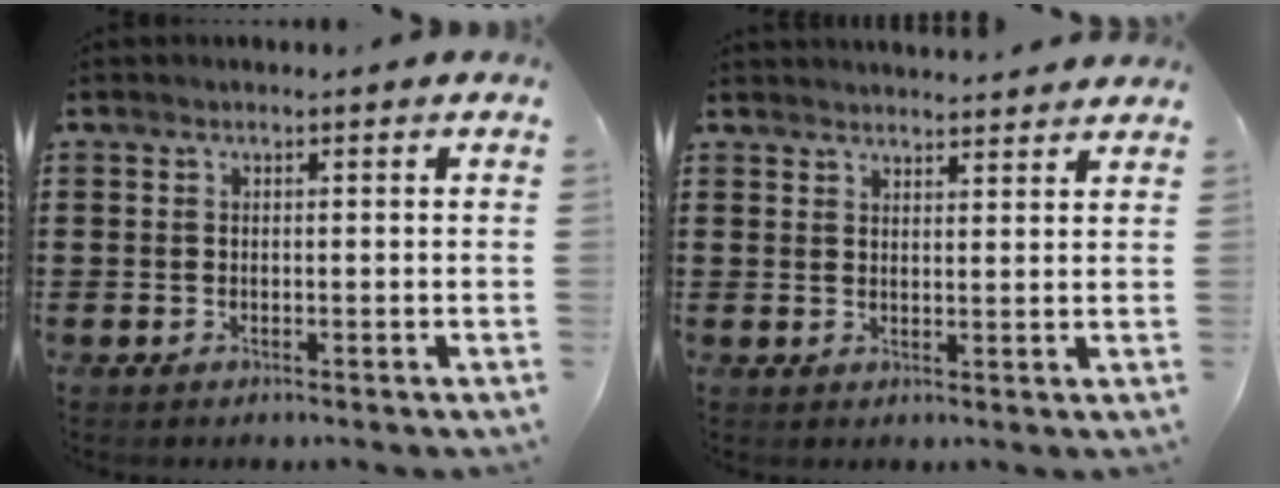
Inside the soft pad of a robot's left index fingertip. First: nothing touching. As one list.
[{"total": 2.4, "force": [2.4, -0.2, -0.2], "torque": [-0.003, -0.008, 0.047]}]